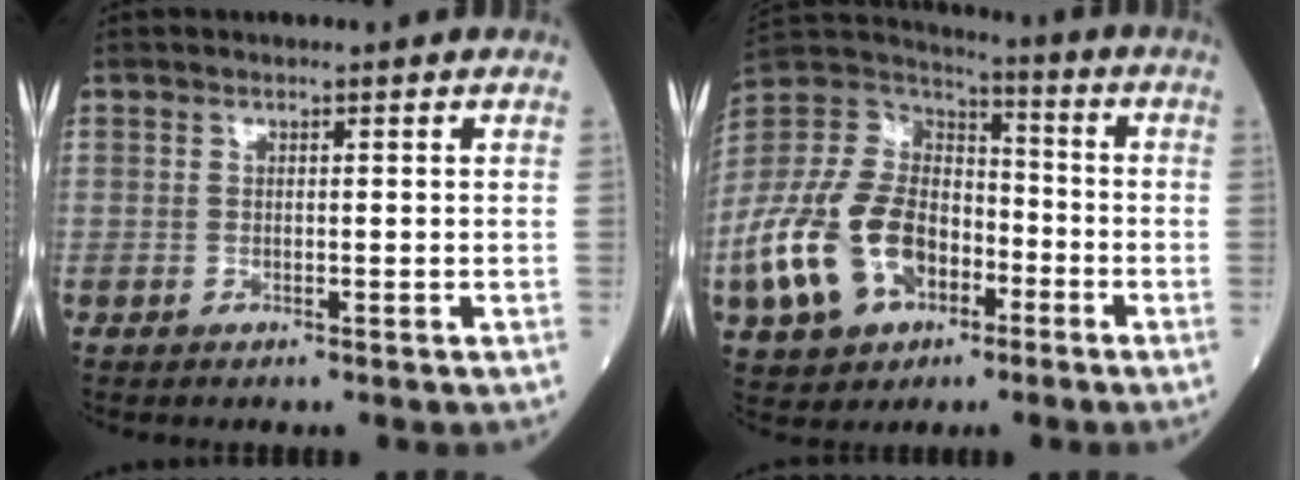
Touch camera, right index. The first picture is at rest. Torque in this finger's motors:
{"motor_torque": [2.14, 0.00, 1.05, 0.17]}